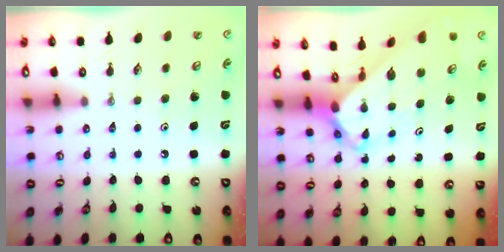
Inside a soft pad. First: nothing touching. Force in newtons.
{"total": 4.8, "press": 4.7, "slide": 0.5}